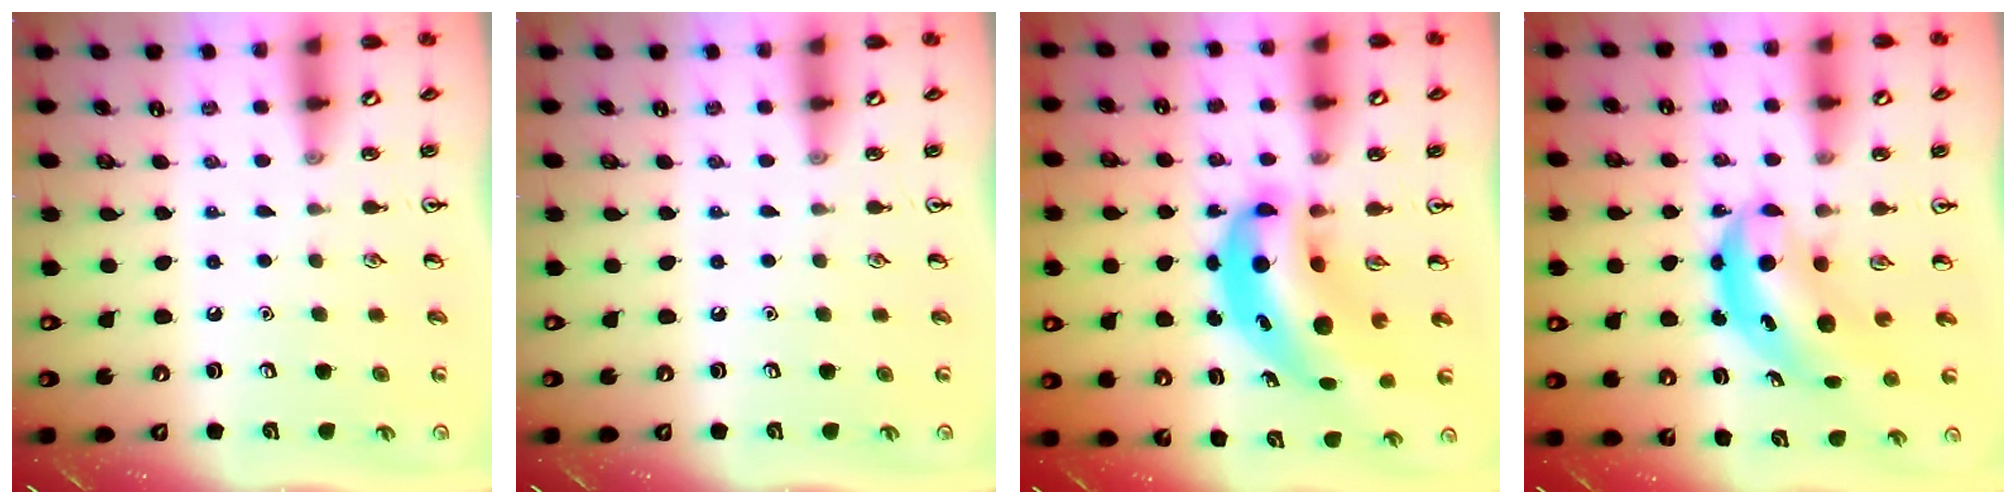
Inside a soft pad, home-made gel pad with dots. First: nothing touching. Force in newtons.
{"total": 0.0}
{"total": 11.1, "press": 10.7, "slide": 2.9}
{"total": 6.1, "press": 5.9, "slide": 1.6}